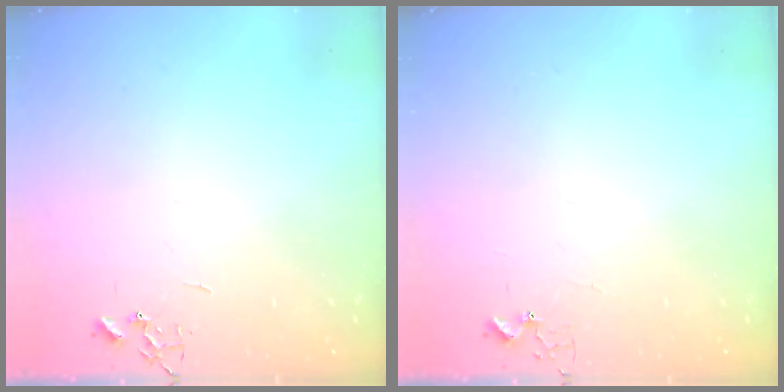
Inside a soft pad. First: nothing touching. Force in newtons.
{"total": 2.7, "press": 2.7, "slide": 0.2}